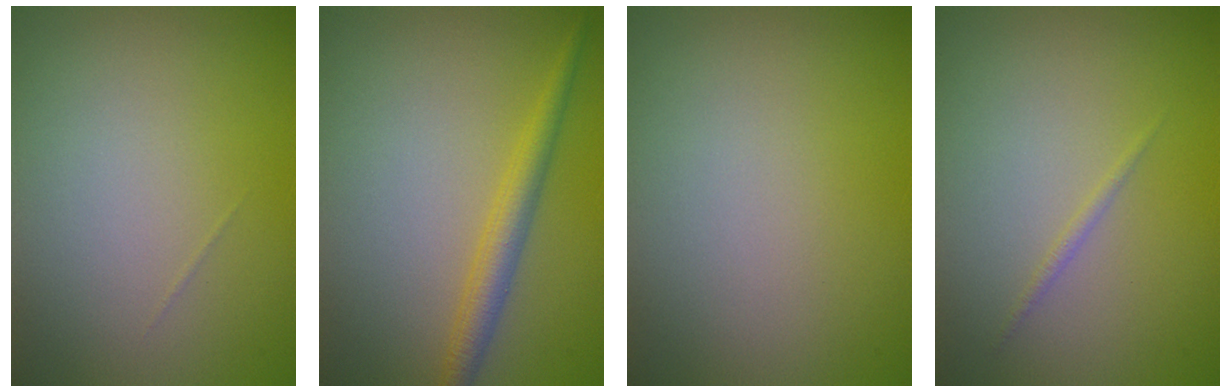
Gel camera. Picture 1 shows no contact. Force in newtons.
{"total": 2.5, "press": 2.5, "slide": 0.1}
{"total": 0.0}
{"total": 0.5, "press": 0.5, "slide": 0.1}